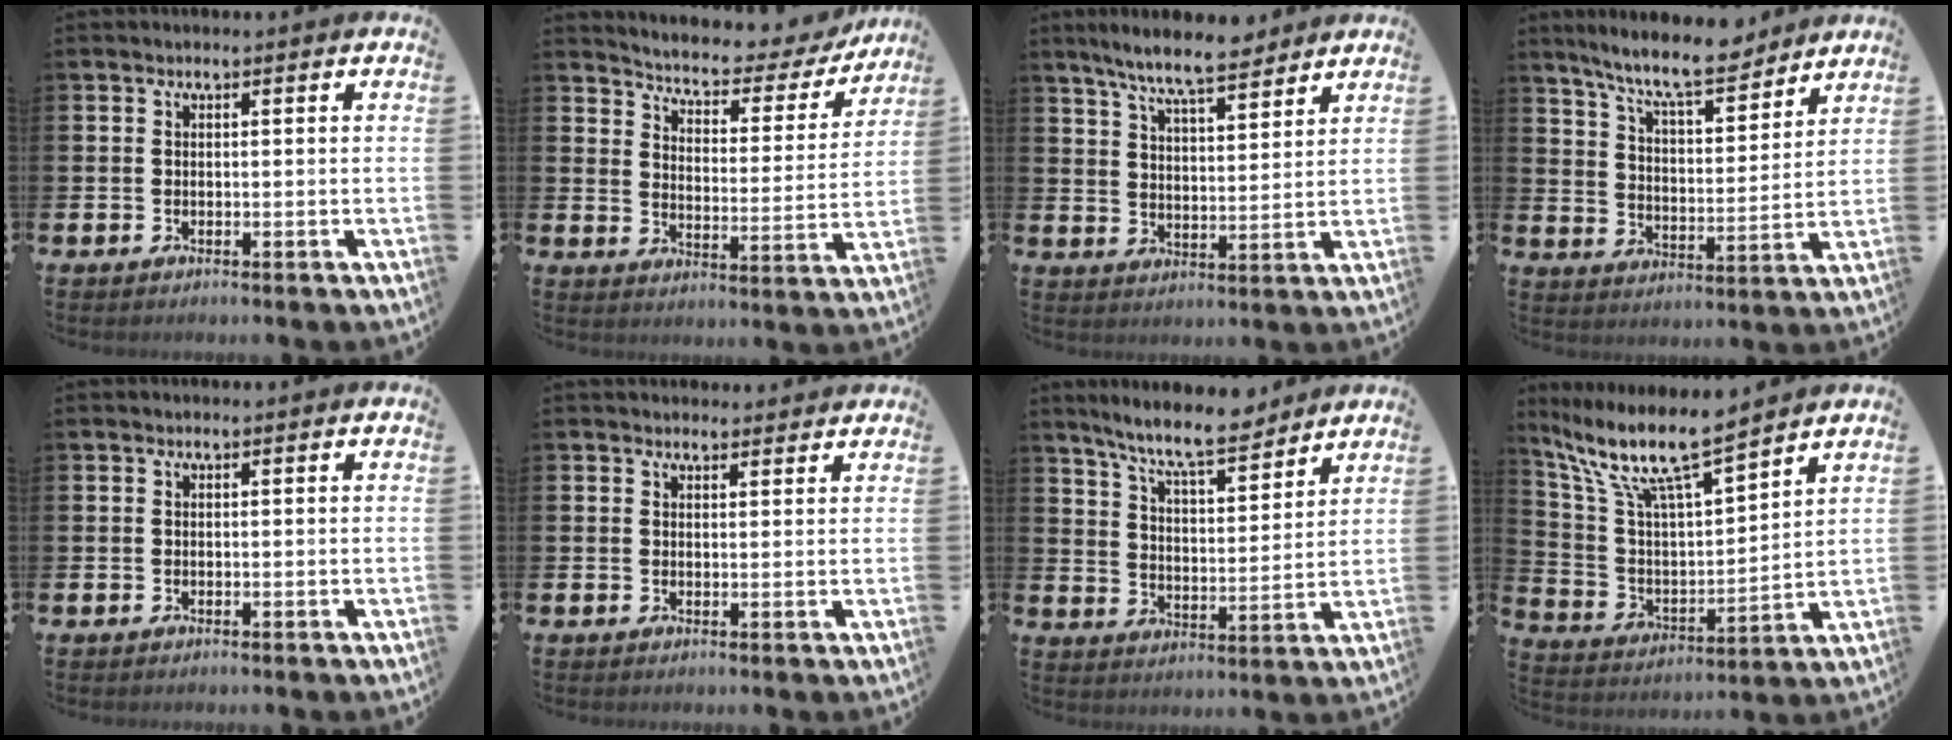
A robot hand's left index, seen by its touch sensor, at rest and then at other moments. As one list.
[{"total": 4.6, "force": [4.3, 1.3, 1.0], "torque": [-0.044, -0.037, 0.065]}, {"total": 8.1, "force": [7.4, 1.1, 3.1], "torque": [-0.080, -0.028, 0.134]}, {"total": 9.6, "force": [8.8, 1.5, 3.8], "torque": [-0.101, -0.044, 0.157]}, {"total": 0.0}, {"total": 1.9, "force": [1.8, 0.6, -0.1], "torque": [0.015, -0.009, 0.031]}, {"total": 9.0, "force": [8.2, 1.2, 3.4], "torque": [-0.091, -0.041, 0.147]}, {"total": 10.9, "force": [9.3, 1.4, 5.5], "torque": [-0.151, -0.055, 0.159]}]